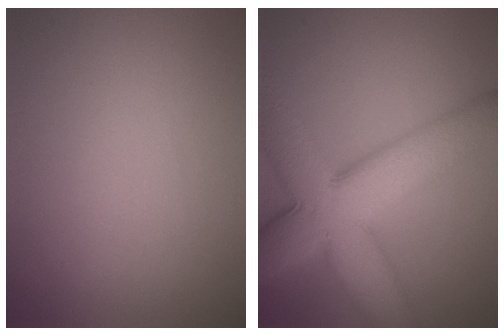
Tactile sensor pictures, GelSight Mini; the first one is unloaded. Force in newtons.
{"total": 12.0, "press": 12.0, "slide": 0.2}